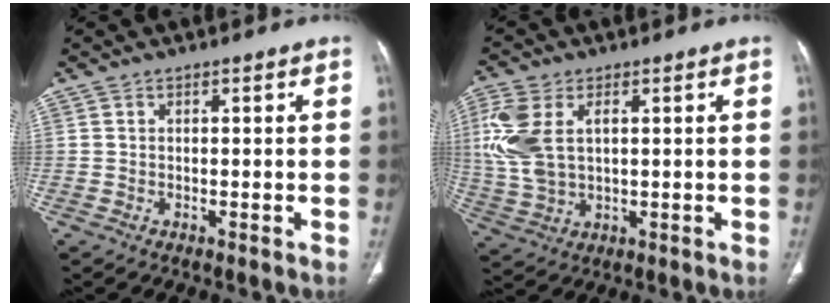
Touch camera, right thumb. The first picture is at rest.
{"total": 11.3, "force": [2.5, 6.8, 8.6], "torque": [-0.207, 0.003, 0.056]}